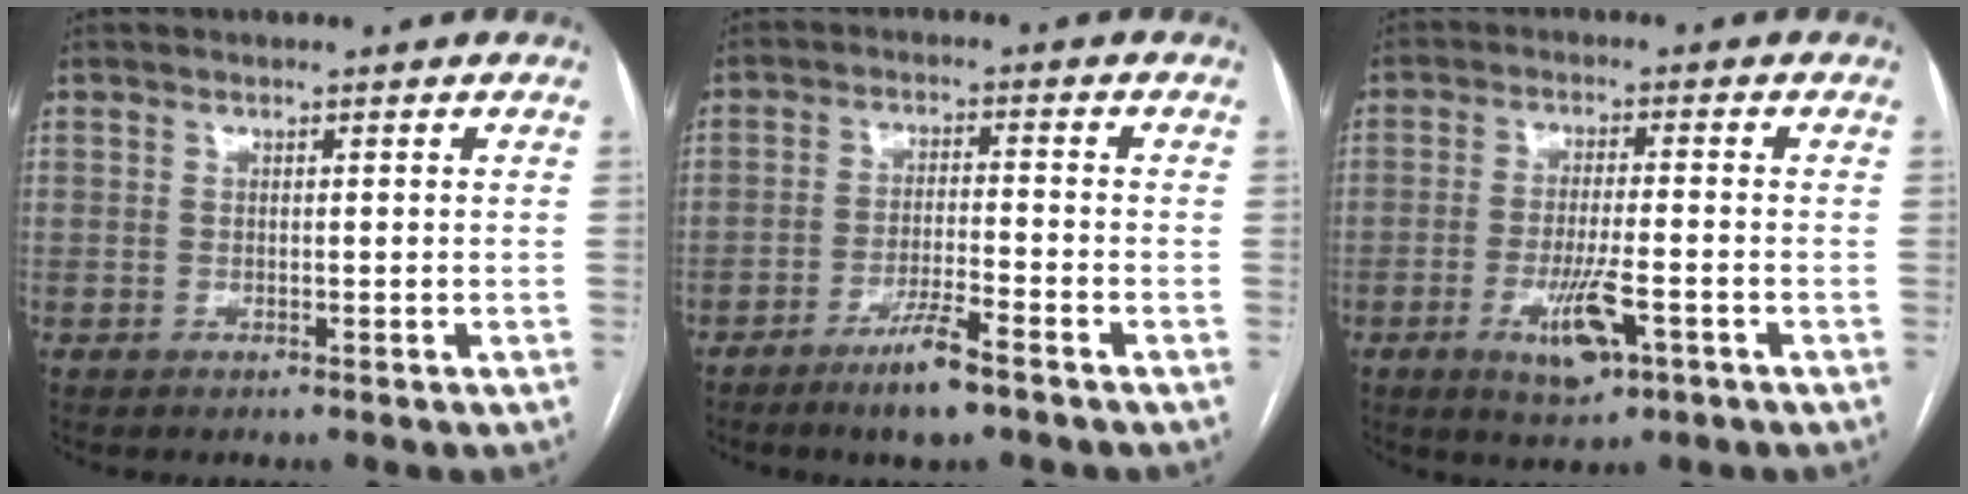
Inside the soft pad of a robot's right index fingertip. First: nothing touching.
{"total": 6.5, "force": [-4.6, 0.5, 4.6], "torque": [-0.089, -0.010, -0.081]}
{"total": 7.2, "force": [-3.1, 1.7, 6.3], "torque": [-0.117, -0.010, -0.045]}